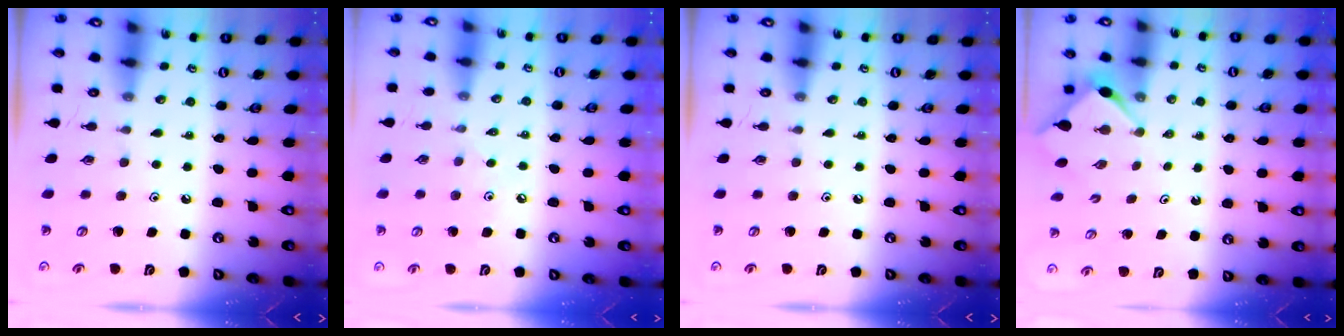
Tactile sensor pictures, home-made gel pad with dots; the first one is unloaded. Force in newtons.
{"total": 3.8, "press": 3.8, "slide": 0.3}
{"total": 0.0}
{"total": 2.8, "press": 2.8, "slide": 0.3}